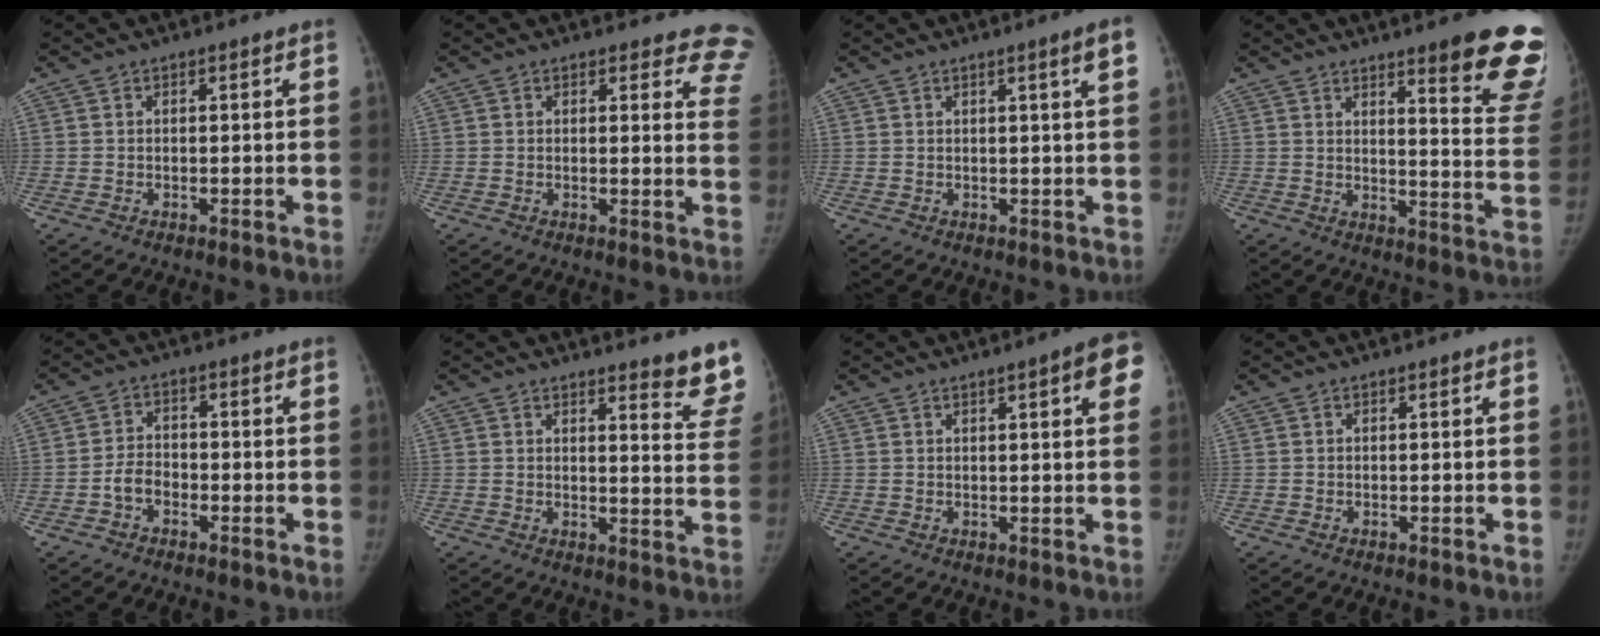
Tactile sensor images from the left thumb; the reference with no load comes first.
{"total": 9.7, "force": [8.9, 3.6, 1.2], "torque": [0.046, -0.063, 0.053]}
{"total": 2.6, "force": [1.1, -0.4, 2.3], "torque": [-0.036, -0.005, 0.018]}
{"total": 17.0, "force": [11.7, 2.9, 12.0], "torque": [-0.114, -0.086, 0.141]}
{"total": 4.1, "force": [-2.0, 2.9, 2.1], "torque": [-0.027, 0.021, -0.041]}
{"total": 10.0, "force": [9.1, 1.6, 3.9], "torque": [-0.012, -0.079, 0.088]}
{"total": 6.3, "force": [2.5, 1.5, 5.5], "torque": [-0.049, -0.002, 0.025]}
{"total": 0.0}